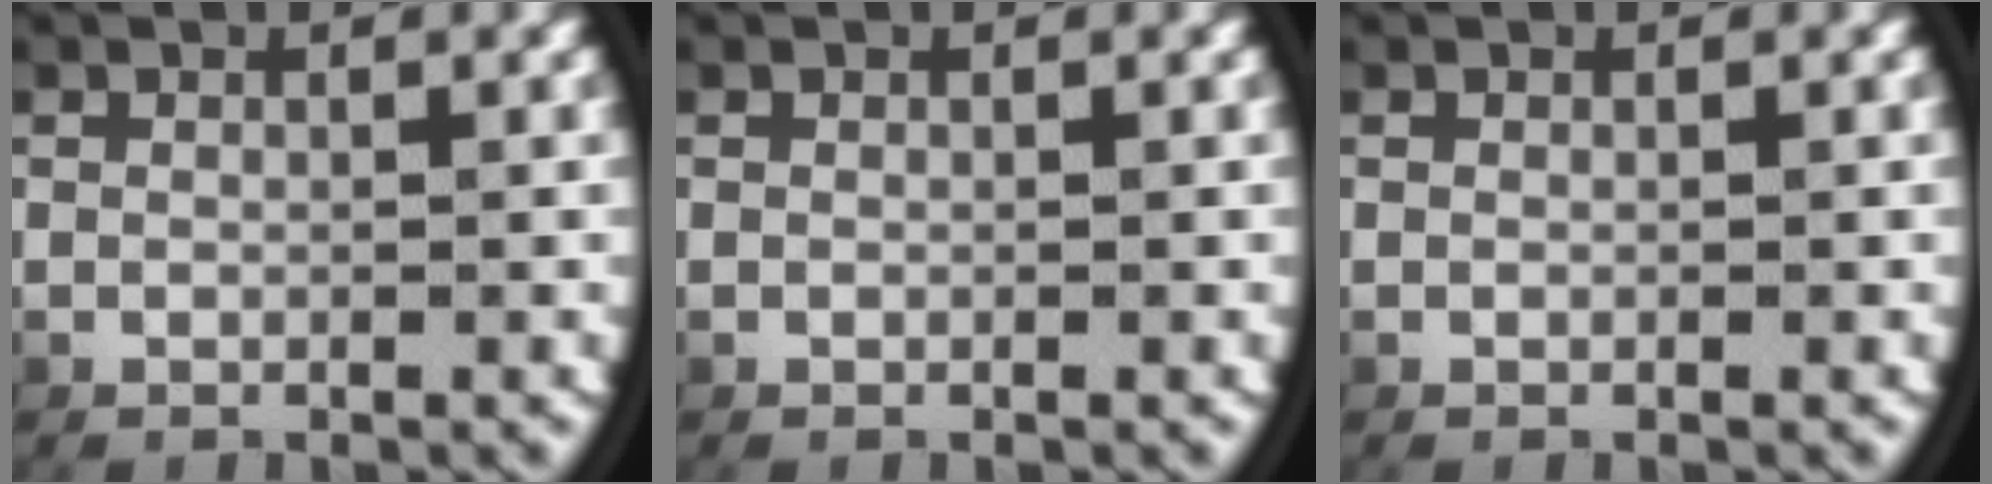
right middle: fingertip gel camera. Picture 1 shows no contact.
{"total": 0.0}
{"total": 0.0}